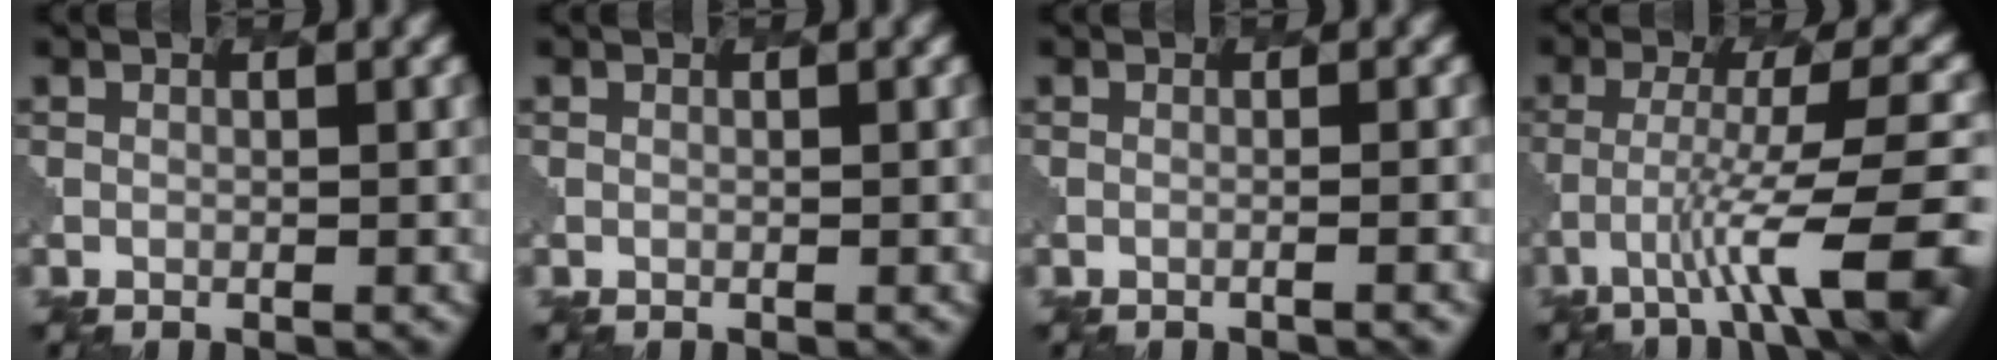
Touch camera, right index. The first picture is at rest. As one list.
[{"total": 0.0}, {"total": 1.3, "force": [-0.2, 0.4, 1.2], "torque": [-0.002, 0.000, -0.018]}, {"total": 8.3, "force": [-3.5, 1.6, 7.3], "torque": [-0.110, 0.006, -0.056]}]